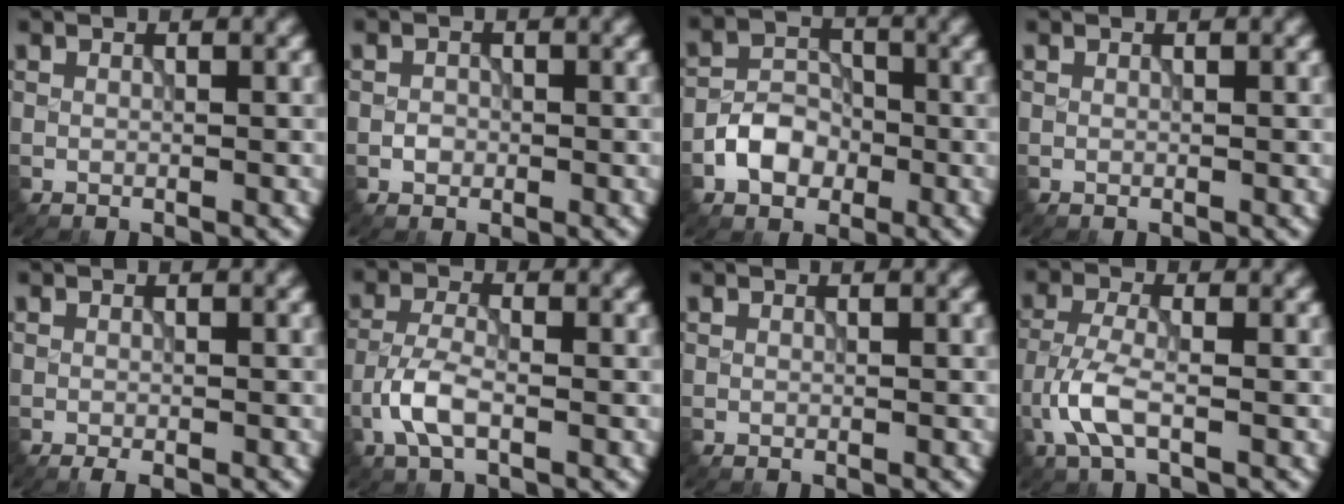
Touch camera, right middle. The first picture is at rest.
{"total": 1.0, "force": [-0.3, 0.8, 0.4], "torque": [-0.004, -0.001, -0.007]}
{"total": 3.8, "force": [-1.6, 2.8, 2.0], "torque": [-0.033, 0.006, -0.031]}
{"total": 0.0}
{"total": 1.4, "force": [-1.0, 0.3, 0.8], "torque": [-0.012, -0.003, -0.015]}
{"total": 3.5, "force": [-1.6, 1.4, 2.8], "torque": [-0.064, 0.002, -0.040]}
{"total": 0.0}
{"total": 3.8, "force": [-1.6, 1.3, 3.2], "torque": [-0.077, 0.002, -0.041]}